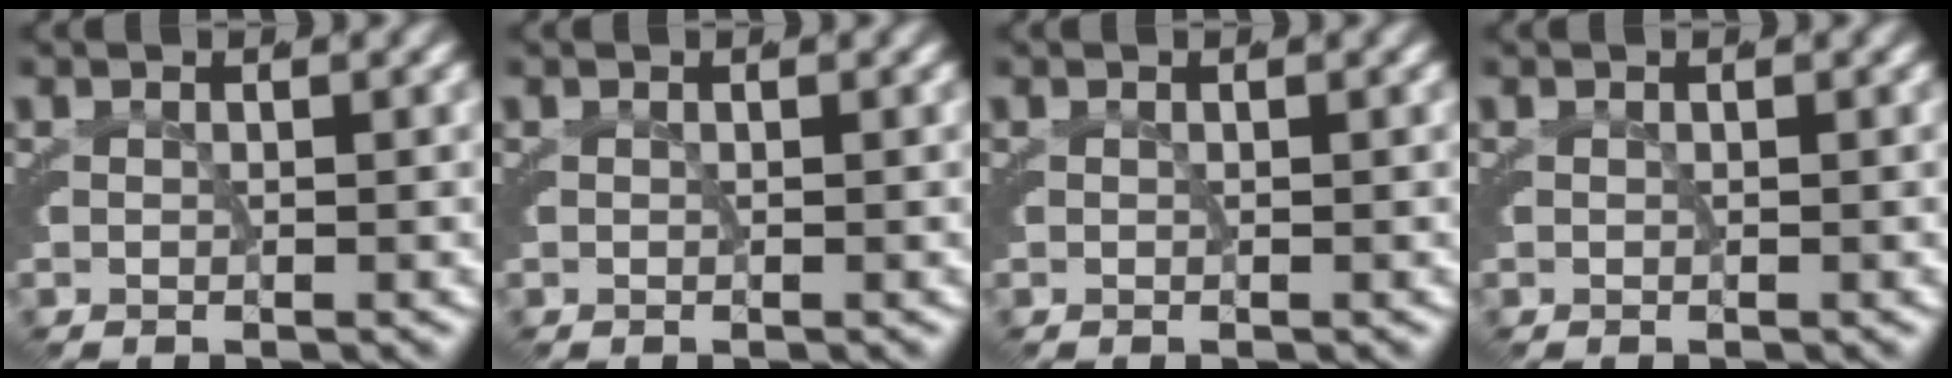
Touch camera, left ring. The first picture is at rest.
{"total": 0.0}
{"total": 0.0}
{"total": 0.0}